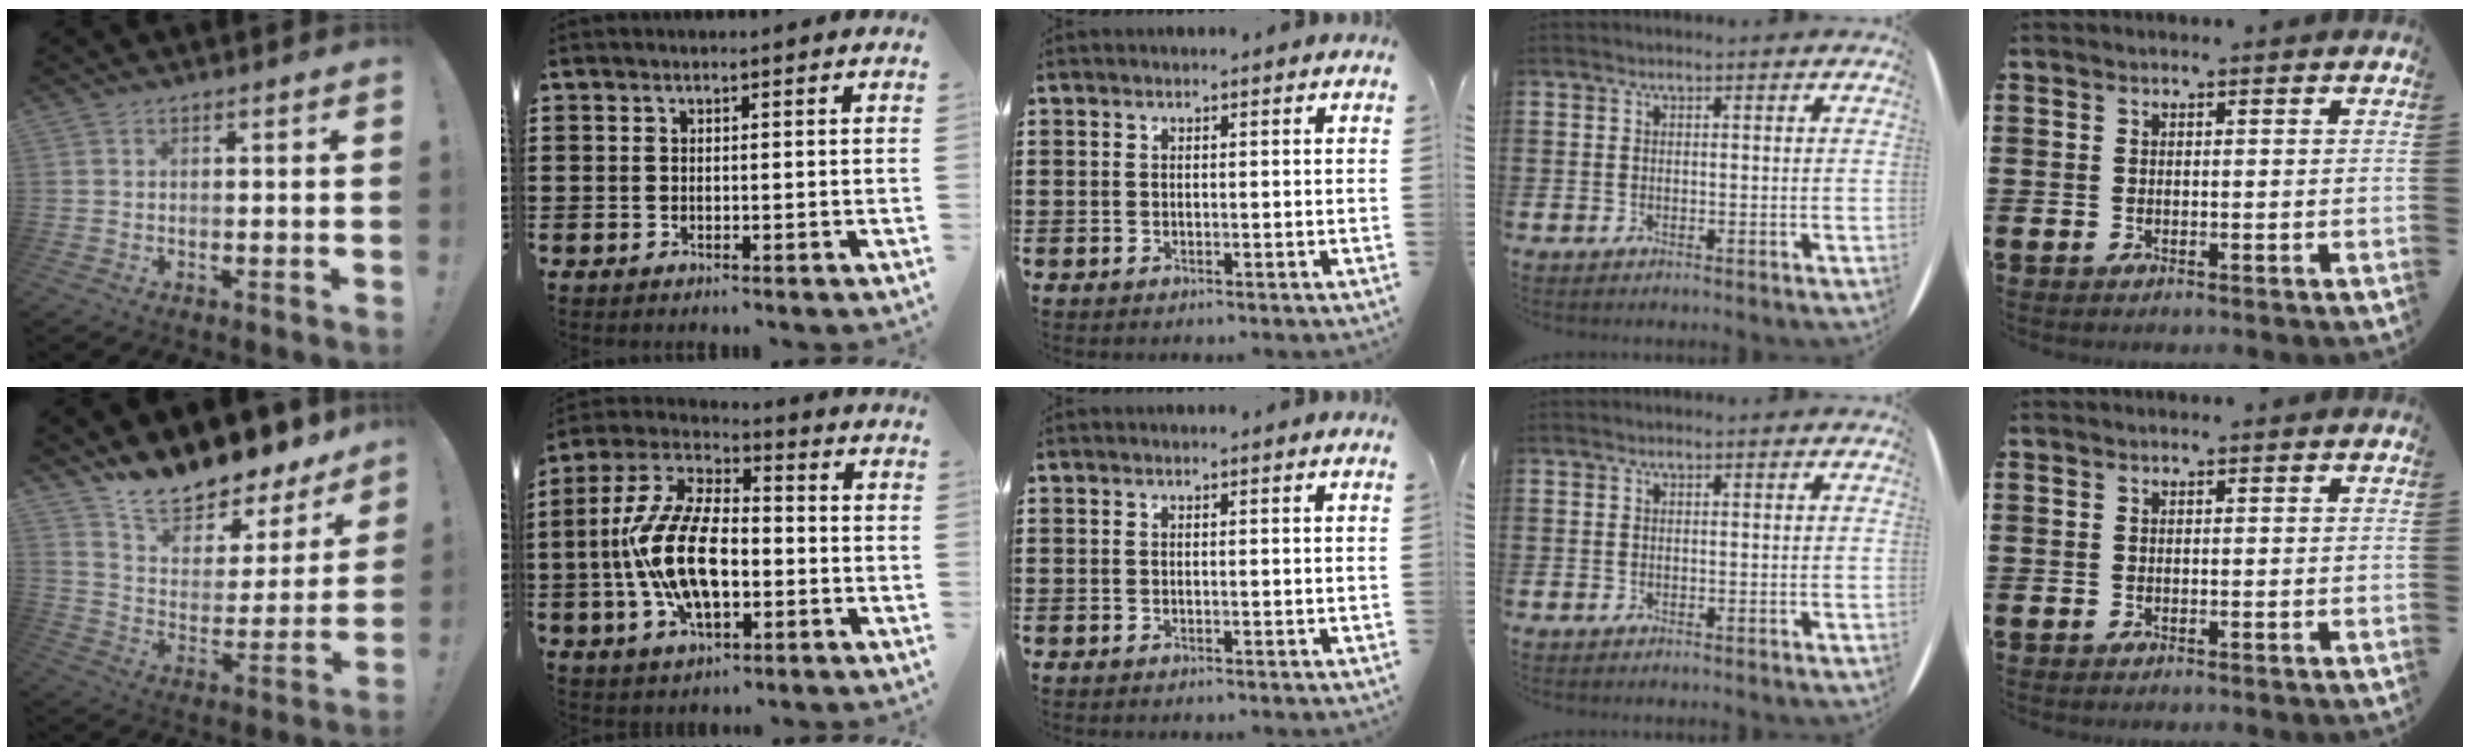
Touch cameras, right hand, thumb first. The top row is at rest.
{"thumb": {"total": 13.2, "force": [12.4, 3.1, 3.2], "torque": [-0.063, -0.119, 0.217]}, "index": {"total": 13.8, "force": [-2.5, 6.9, 11.7], "torque": [-0.273, -0.003, -0.051]}}